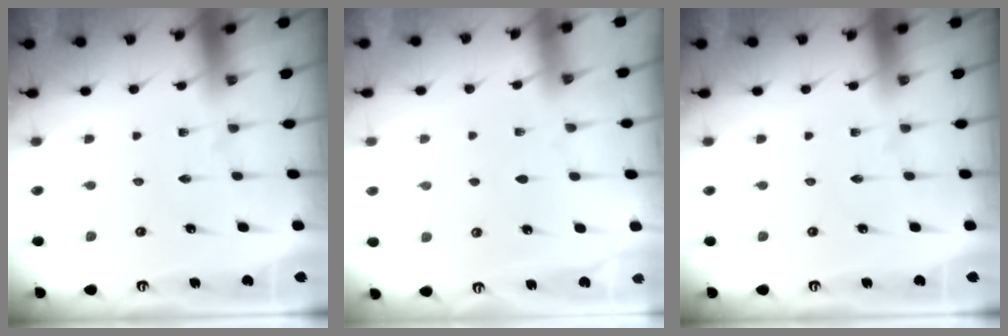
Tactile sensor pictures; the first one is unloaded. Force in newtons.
{"total": 3.0, "press": 3.0, "slide": 0.4}
{"total": 0.0}